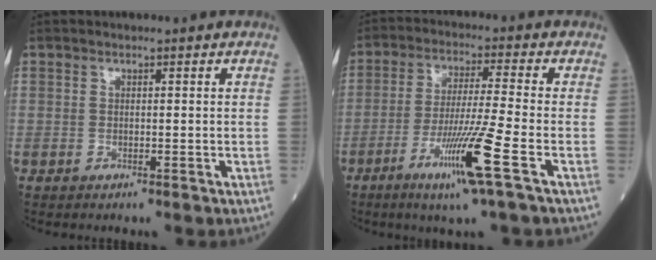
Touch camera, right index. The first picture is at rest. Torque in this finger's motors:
{"motor_torque": [1.72, -0.43, 0.90, 0.21]}